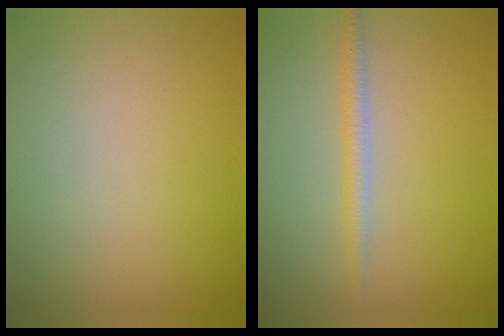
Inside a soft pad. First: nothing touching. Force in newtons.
{"total": 1.7, "press": 1.7, "slide": 0.0}